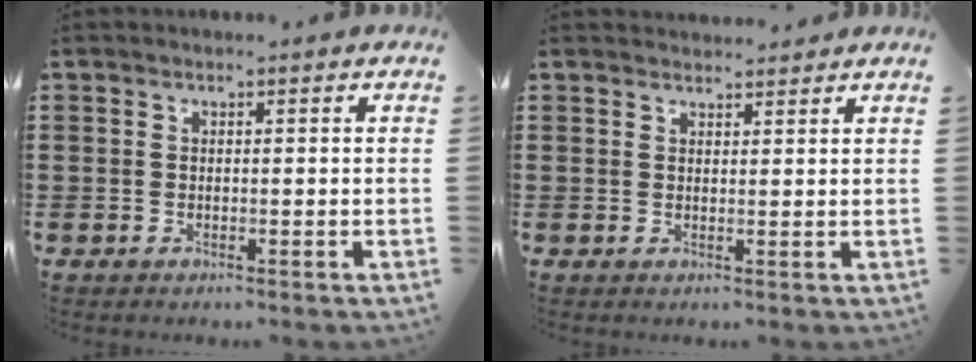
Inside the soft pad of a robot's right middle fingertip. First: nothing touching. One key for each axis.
{"total": 1.8, "fx": 1.7, "fy": 0.4, "fz": -0.1, "tx": -0.003, "ty": 0.003, "tz": 0.034}